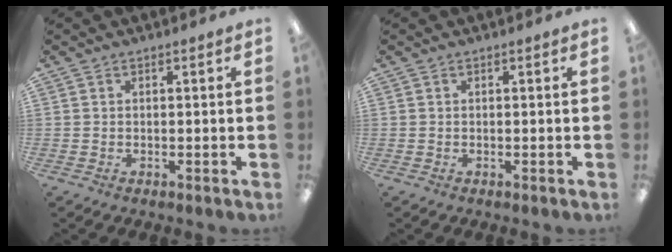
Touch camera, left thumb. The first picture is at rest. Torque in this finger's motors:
{"motor_torque": [-0.09, 0.10, -0.13, 0.25, 0.00]}